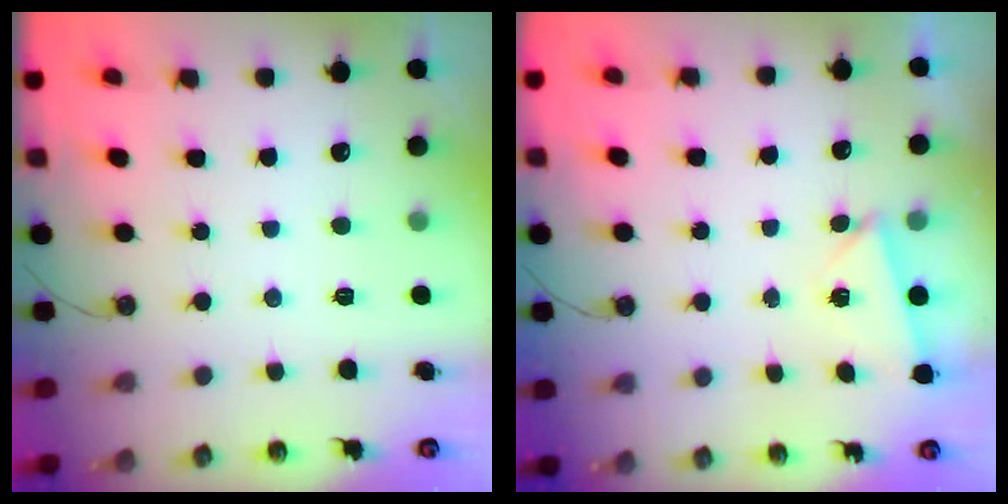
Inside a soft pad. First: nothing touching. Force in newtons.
{"total": 2.6, "press": 2.2, "slide": 1.4}